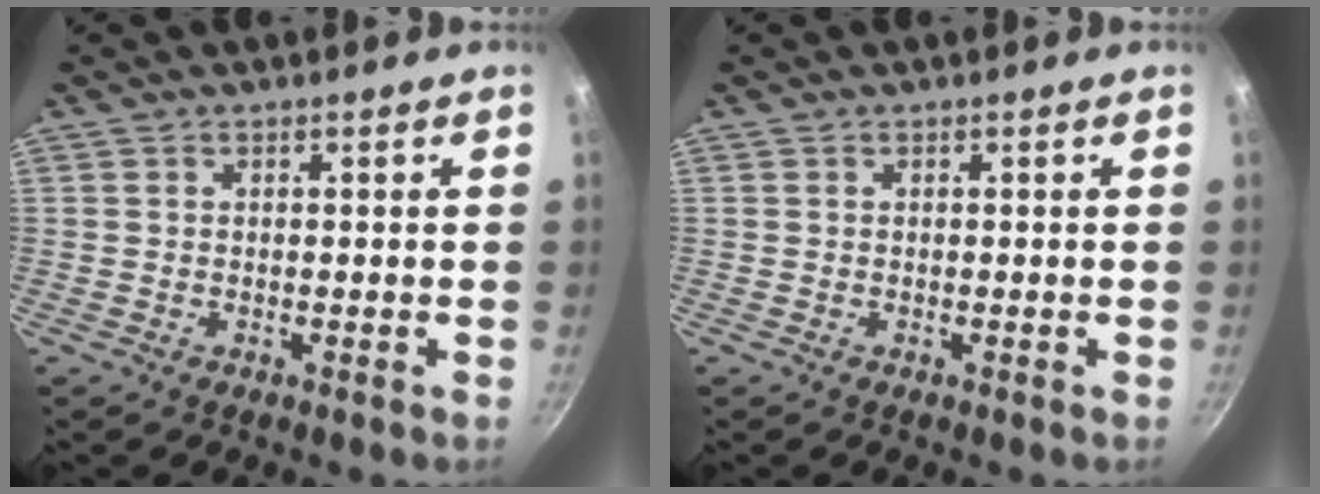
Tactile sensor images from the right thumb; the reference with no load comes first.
{"total": 0.0}